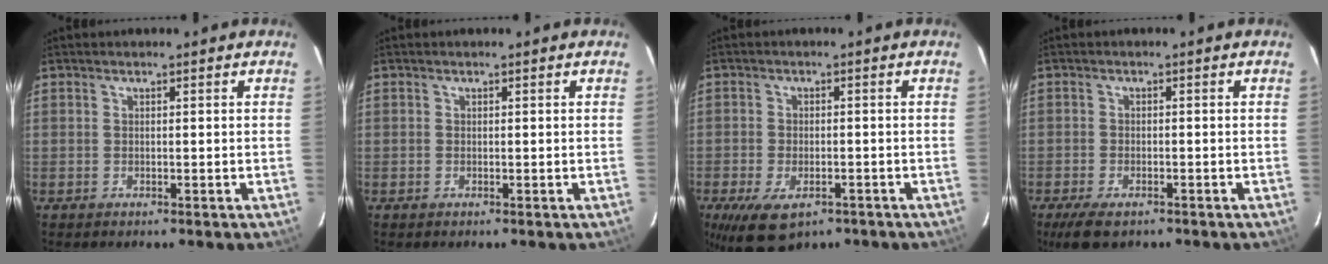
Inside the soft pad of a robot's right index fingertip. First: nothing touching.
{"total": 0.0}
{"total": 9.8, "force": [-5.8, 5.1, 6.1], "torque": [-0.134, -0.029, -0.092]}
{"total": 5.7, "force": [-4.0, 2.5, 3.3], "torque": [-0.084, -0.020, -0.070]}